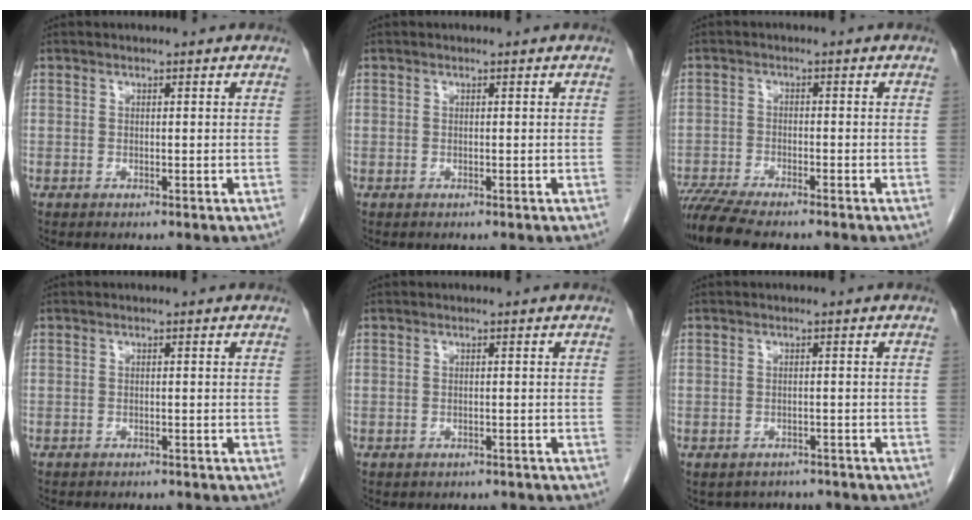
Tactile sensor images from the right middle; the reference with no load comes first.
{"total": 0.0}
{"total": 8.9, "force": [-7.7, 1.2, 4.5], "torque": [-0.075, -0.016, -0.126]}
{"total": 7.0, "force": [-6.3, 2.1, 2.2], "torque": [-0.026, 0.001, -0.075]}
{"total": 5.1, "force": [-4.5, 1.7, 1.4], "torque": [-0.017, 0.001, -0.053]}
{"total": 6.4, "force": [-5.8, 2.6, 0.5], "torque": [-0.004, 0.014, -0.064]}